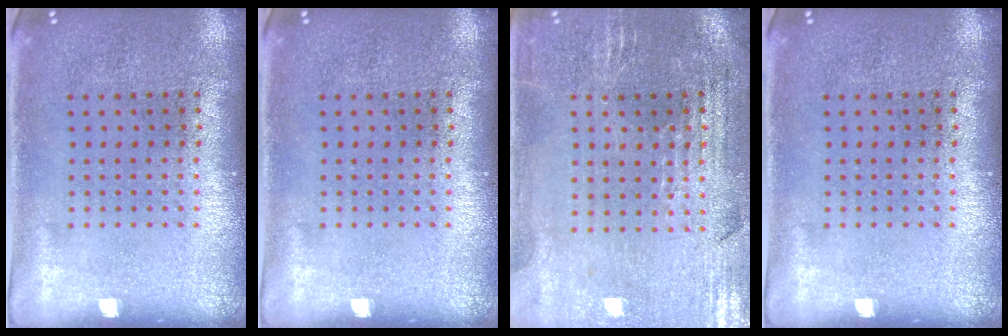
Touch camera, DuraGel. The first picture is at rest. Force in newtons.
{"total": 0.0}
{"total": 1.3, "press": 1.3, "slide": 0.3}
{"total": 0.0}